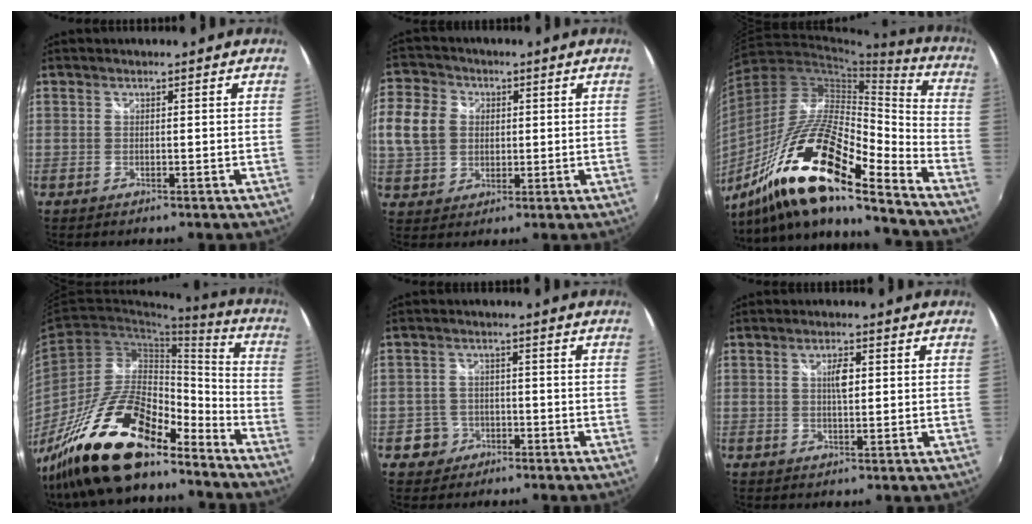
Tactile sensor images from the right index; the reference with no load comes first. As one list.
[{"total": 26.8, "force": [5.3, 22.7, 13.3], "torque": [-0.405, 0.081, 0.108]}, {"total": 23.0, "force": [-14.2, 5.0, 17.4], "torque": [-0.316, -0.017, -0.281]}, {"total": 22.2, "force": [-17.0, 7.0, 12.5], "torque": [-0.235, -0.004, -0.303]}, {"total": 4.1, "force": [-2.0, 3.6, 0.0], "torque": [-0.010, 0.014, -0.034]}, {"total": 3.0, "force": [0.6, 1.0, 2.8], "torque": [-0.047, 0.003, 0.009]}]